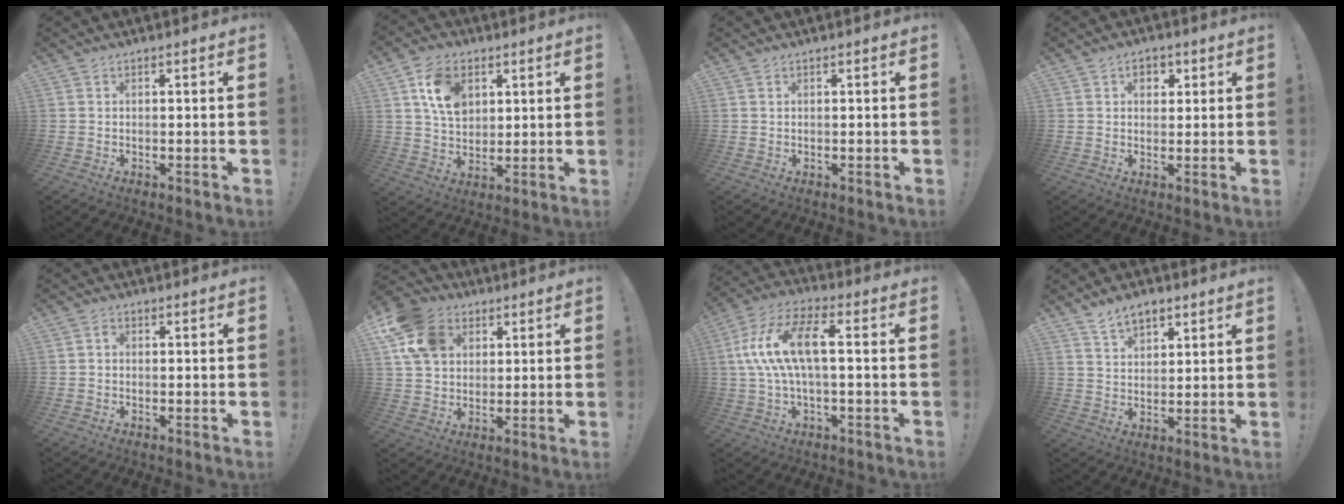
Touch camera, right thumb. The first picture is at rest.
{"total": 12.1, "force": [4.9, 8.8, 6.7], "torque": [-0.107, -0.006, 0.097]}
{"total": 0.0}
{"total": 4.1, "force": [1.9, 3.0, 2.1], "torque": [-0.011, -0.006, 0.026]}
{"total": 1.2, "force": [-0.5, 1.0, 0.5], "torque": [-0.009, 0.004, -0.010]}
{"total": 13.9, "force": [5.6, 10.7, 6.8], "torque": [-0.114, -0.018, 0.113]}
{"total": 14.3, "force": [1.5, 5.7, 13.1], "torque": [-0.255, 0.007, 0.022]}
{"total": 6.4, "force": [4.8, 3.1, 2.9], "torque": [-0.055, -0.019, 0.090]}